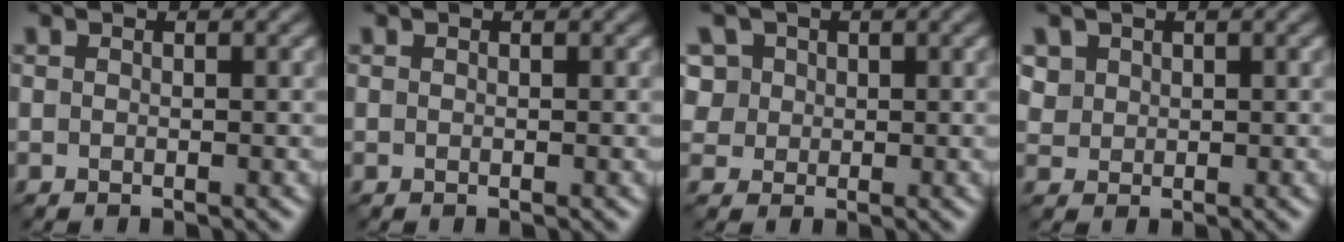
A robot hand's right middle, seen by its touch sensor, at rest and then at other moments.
{"total": 0.0}
{"total": 4.9, "force": [2.4, 4.0, 1.6], "torque": [-0.041, 0.018, 0.029]}
{"total": 1.9, "force": [1.2, 1.5, 0.3], "torque": [-0.023, 0.000, 0.036]}